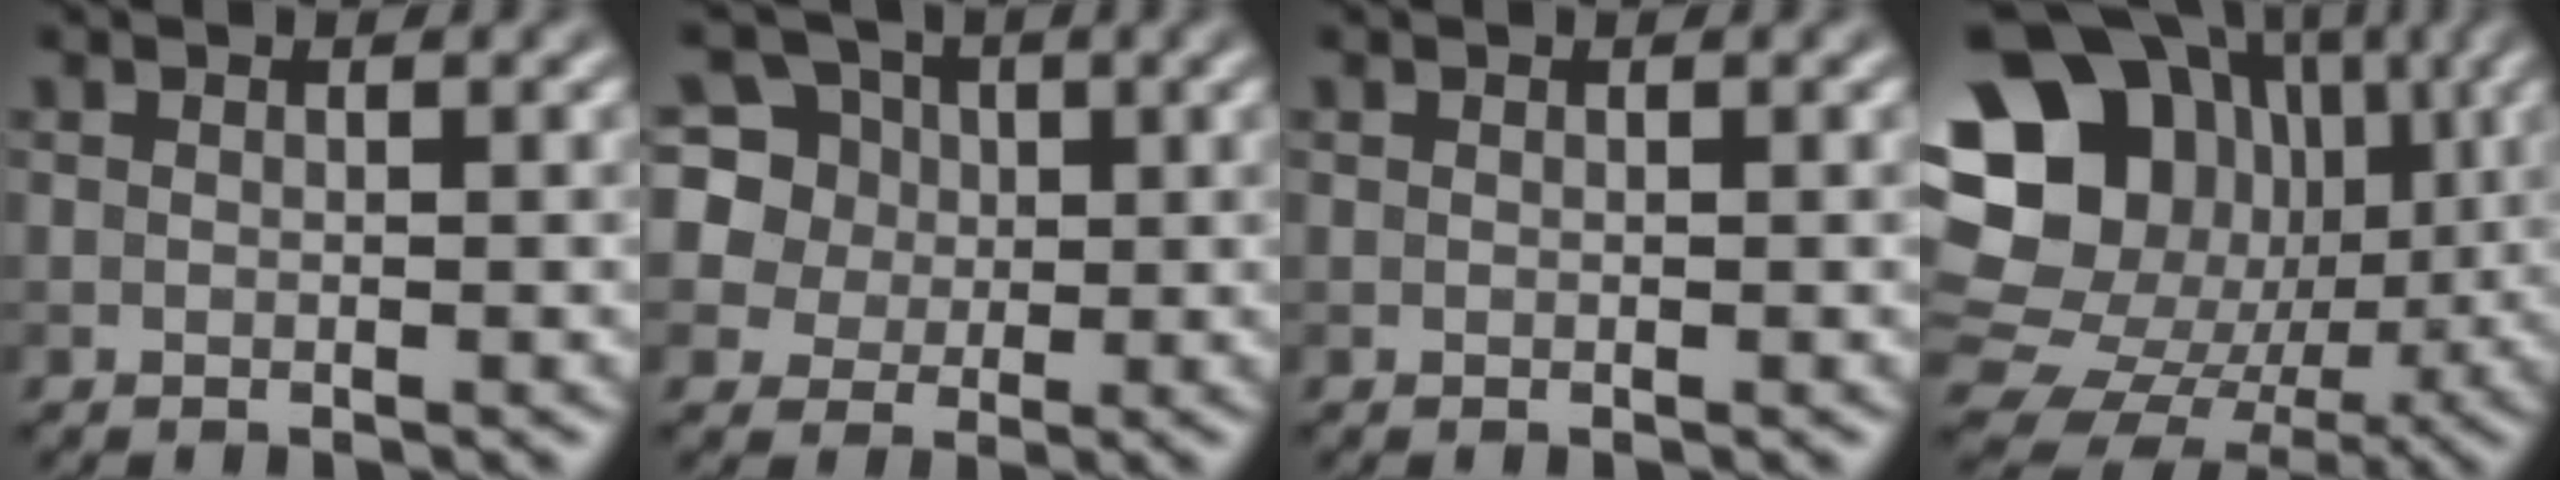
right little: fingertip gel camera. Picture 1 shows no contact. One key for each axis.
{"total": 11.6, "fx": 4.5, "fy": 9.8, "fz": 4.3, "tx": -0.118, "ty": 0.048, "tz": 0.066}
{"total": 0.0}
{"total": 20.4, "fx": 4.7, "fy": 17.5, "fz": 9.5, "tx": -0.184, "ty": 0.049, "tz": 0.064}